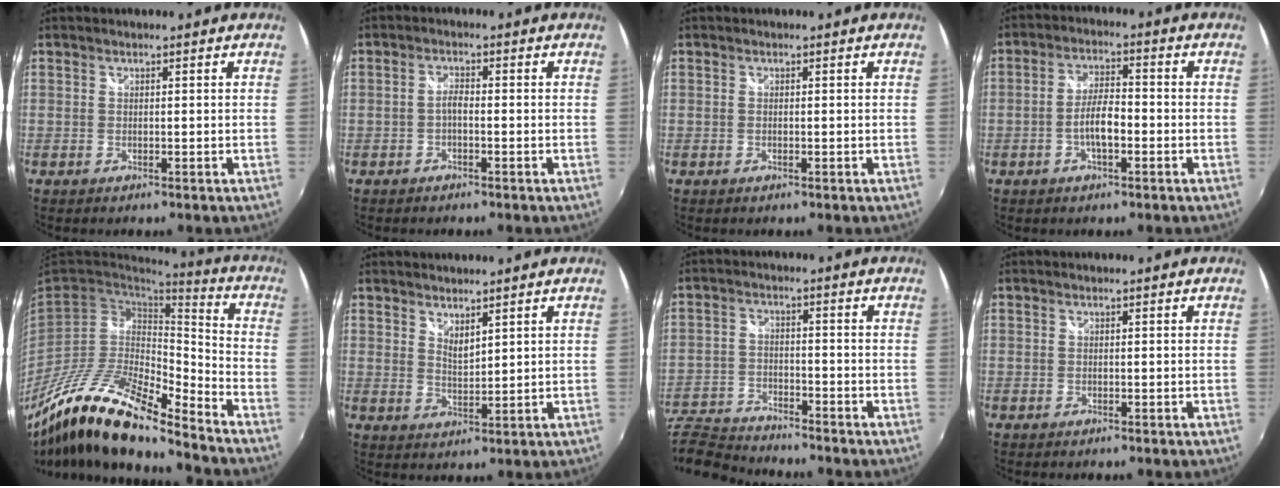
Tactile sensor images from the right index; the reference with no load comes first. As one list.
[{"total": 1.7, "force": [-0.8, 0.6, 1.4], "torque": [-0.031, 0.005, -0.018]}, {"total": 0.0}, {"total": 5.3, "force": [-1.9, 1.6, 4.6], "torque": [-0.090, 0.005, -0.034]}, {"total": 20.4, "force": [-14.9, 4.6, 13.2], "torque": [-0.248, -0.035, -0.285]}, {"total": 3.3, "force": [2.8, 0.9, 1.6], "torque": [-0.026, -0.005, 0.048]}, {"total": 12.2, "force": [-11.2, 3.3, 3.7], "torque": [-0.112, -0.010, -0.209]}, {"total": 0.0}]